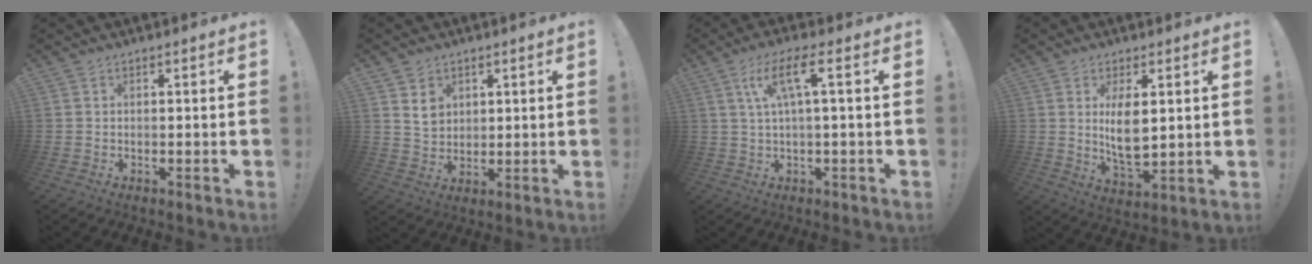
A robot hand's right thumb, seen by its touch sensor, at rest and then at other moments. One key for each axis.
{"total": 6.4, "fx": 3.3, "fy": 5.1, "fz": 2.1, "tx": -0.020, "ty": -0.020, "tz": 0.062}
{"total": 8.9, "fx": 2.4, "fy": 1.0, "fz": 8.6, "tx": -0.160, "ty": 0.004, "tz": 0.037}
{"total": 8.9, "fx": 2.4, "fy": 4.0, "fz": 7.6, "tx": -0.140, "ty": -0.021, "tz": 0.038}